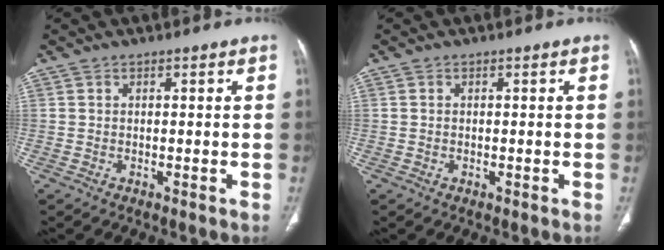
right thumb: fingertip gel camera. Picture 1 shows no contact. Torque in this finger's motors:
{"motor_torque": [-0.15, 0.14, -0.49, 0.15, 0.04]}